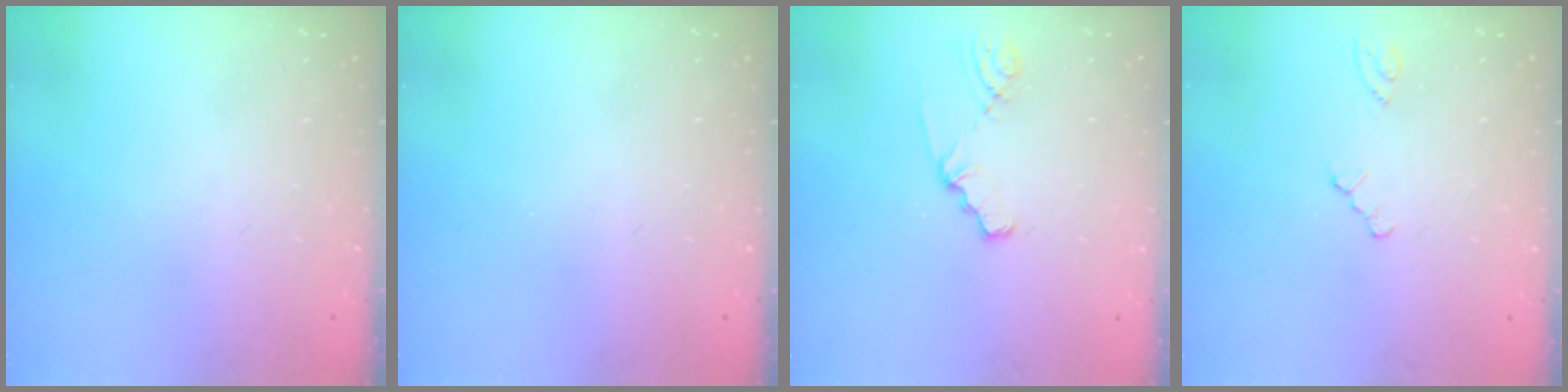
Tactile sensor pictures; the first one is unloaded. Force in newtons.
{"total": 0.0}
{"total": 1.8, "press": 1.8, "slide": 0.3}
{"total": 1.3, "press": 1.3, "slide": 0.4}